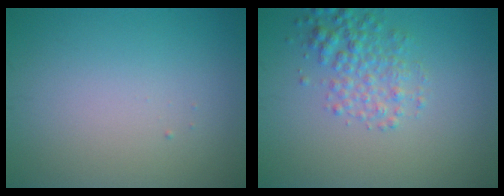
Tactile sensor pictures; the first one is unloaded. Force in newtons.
{"total": 3.2, "press": 3.2, "slide": 0.2}